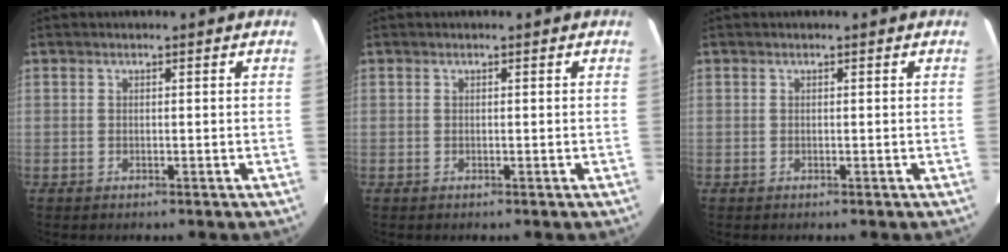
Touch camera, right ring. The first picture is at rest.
{"total": 0.0}
{"total": 0.0}